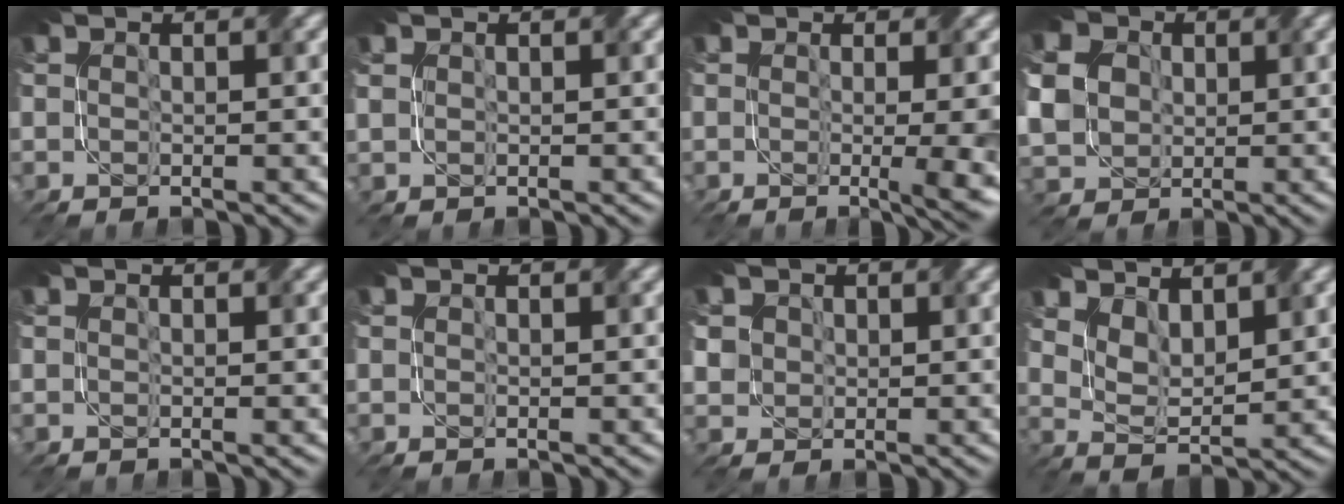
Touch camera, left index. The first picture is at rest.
{"total": 0.6, "force": [0.5, 0.3, -0.3], "torque": [-0.001, 0.002, 0.012]}
{"total": 8.1, "force": [-0.8, 3.3, 7.3], "torque": [-0.045, 0.000, -0.012]}
{"total": 9.8, "force": [2.8, 8.1, 4.7], "torque": [-0.131, 0.025, 0.050]}
{"total": 0.0}
{"total": 0.0}
{"total": 2.2, "force": [1.0, 1.9, 0.0], "torque": [-0.022, 0.003, 0.021]}
{"total": 4.2, "force": [3.1, 2.0, 2.0], "torque": [-0.048, 0.000, 0.054]}